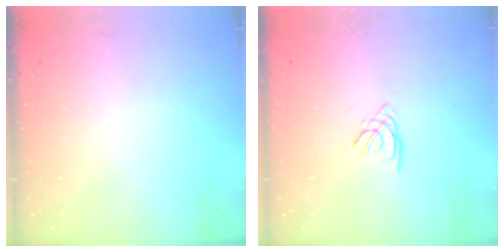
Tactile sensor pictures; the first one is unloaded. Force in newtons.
{"total": 2.3, "press": 2.3, "slide": 0.5}